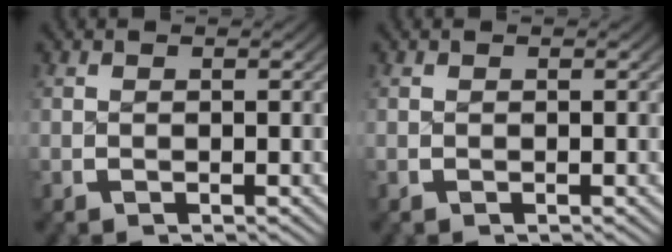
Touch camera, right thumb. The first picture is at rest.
{"total": 0.0}